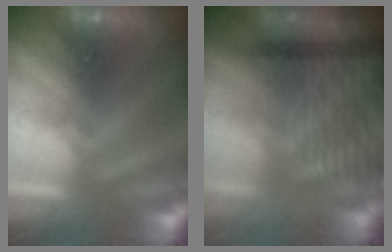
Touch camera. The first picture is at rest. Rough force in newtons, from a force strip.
{"total": 3.6}